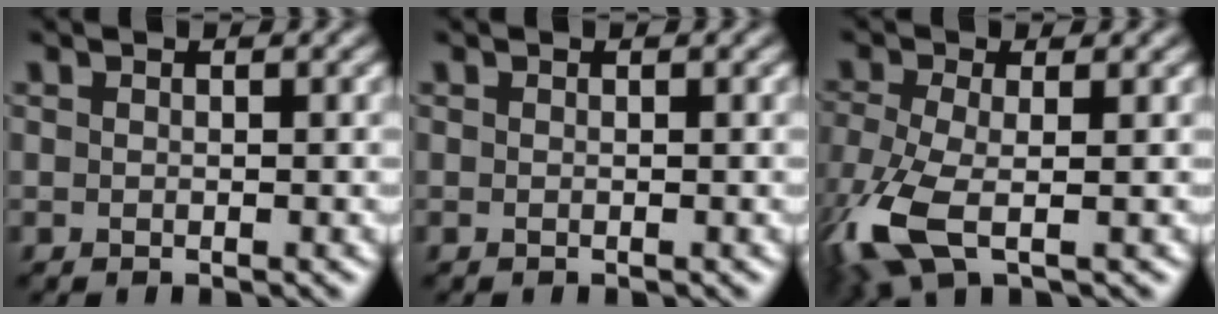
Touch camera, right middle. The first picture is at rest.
{"total": 0.0}
{"total": 6.8, "force": [-2.8, 2.6, 5.6], "torque": [-0.150, -0.015, -0.065]}